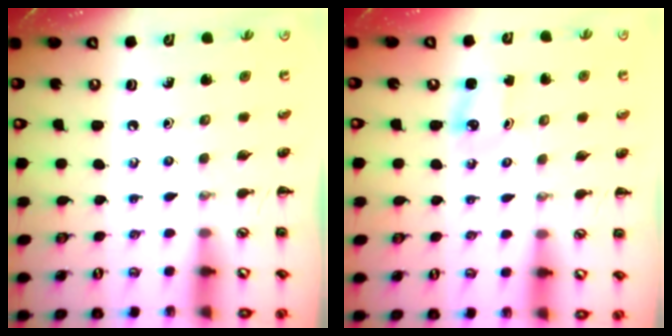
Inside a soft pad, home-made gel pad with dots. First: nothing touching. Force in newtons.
{"total": 1.9, "press": 1.8, "slide": 0.3}